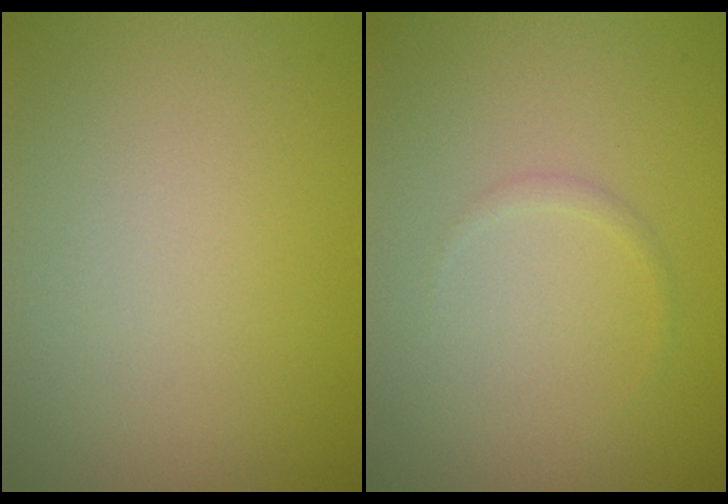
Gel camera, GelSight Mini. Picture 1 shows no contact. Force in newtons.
{"total": 0.6, "press": 0.6, "slide": 0.0}